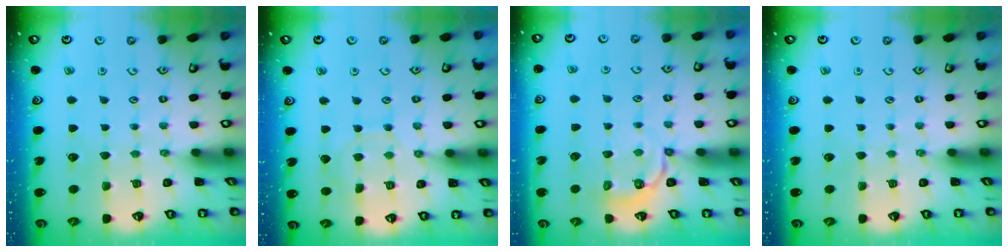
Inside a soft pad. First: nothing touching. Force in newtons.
{"total": 7.4, "press": 7.3, "slide": 0.8}
{"total": 3.7, "press": 3.3, "slide": 1.7}
{"total": 0.0}